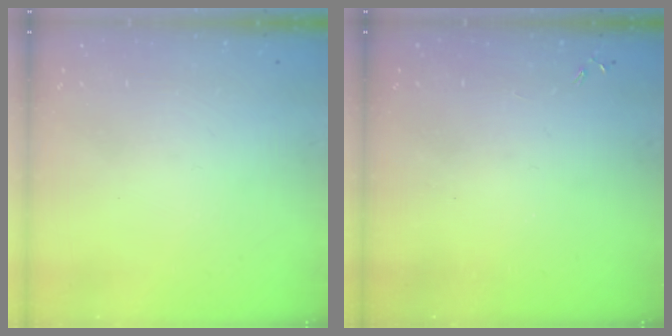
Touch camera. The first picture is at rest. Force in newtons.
{"total": 0.0}